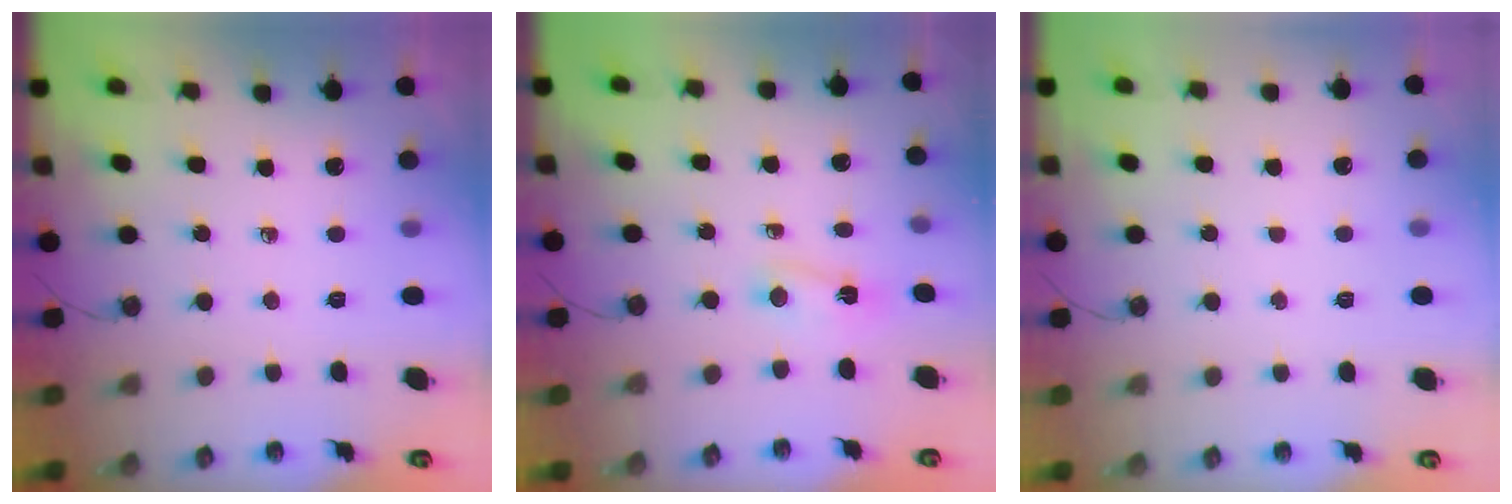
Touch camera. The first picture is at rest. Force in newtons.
{"total": 2.4, "press": 2.3, "slide": 0.4}
{"total": 1.0, "press": 1.0, "slide": 0.0}